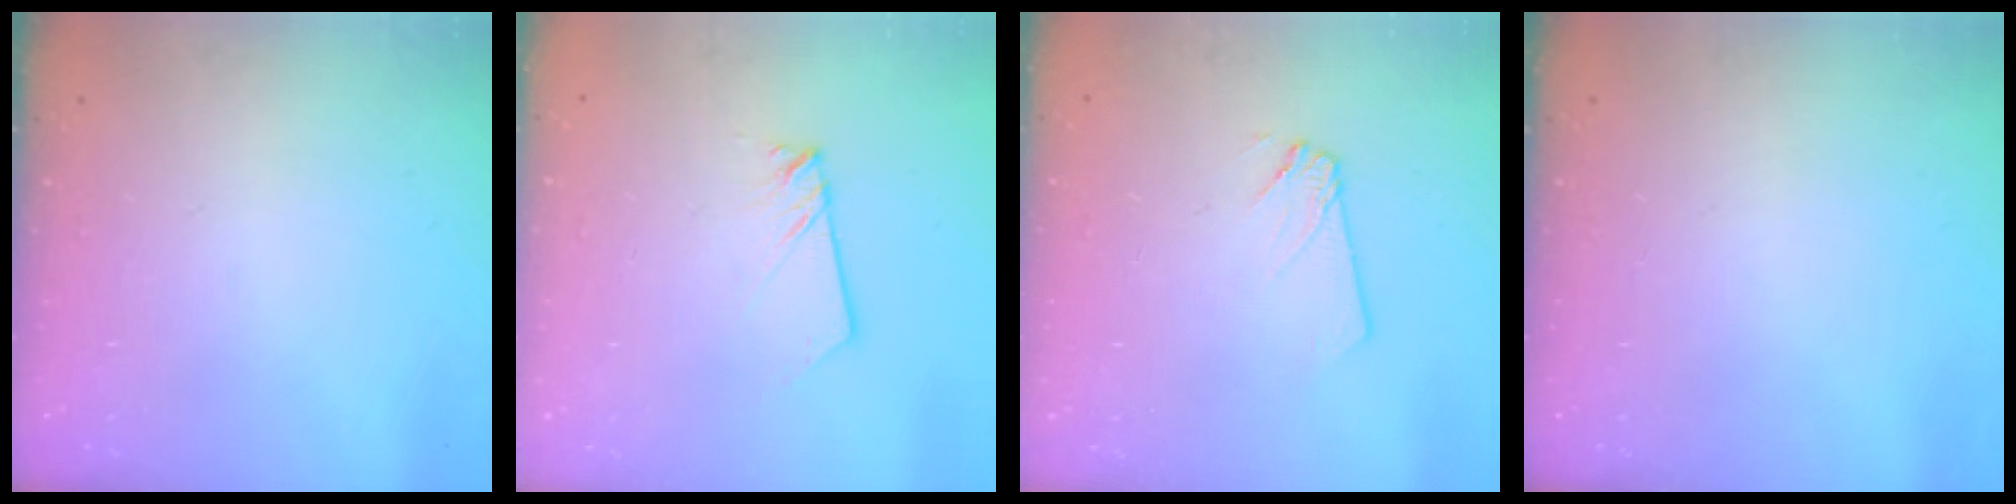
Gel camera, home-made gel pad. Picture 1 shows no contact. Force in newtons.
{"total": 2.0, "press": 2.0, "slide": 0.2}
{"total": 2.4, "press": 2.4, "slide": 0.2}
{"total": 0.0}